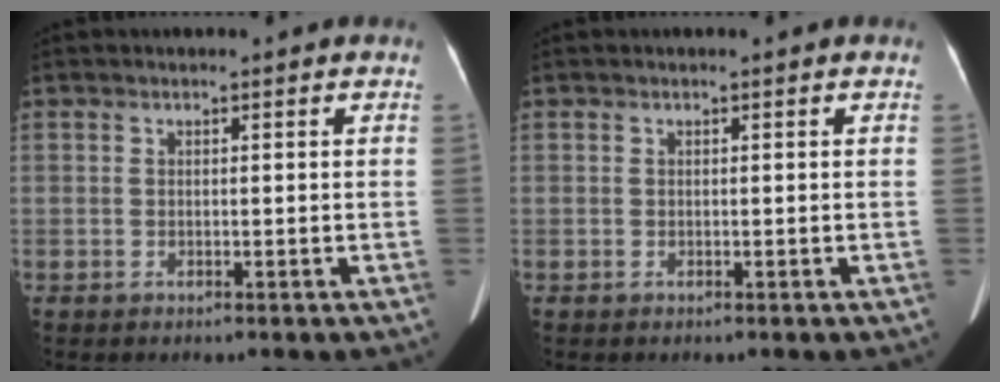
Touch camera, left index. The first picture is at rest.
{"total": 0.0}